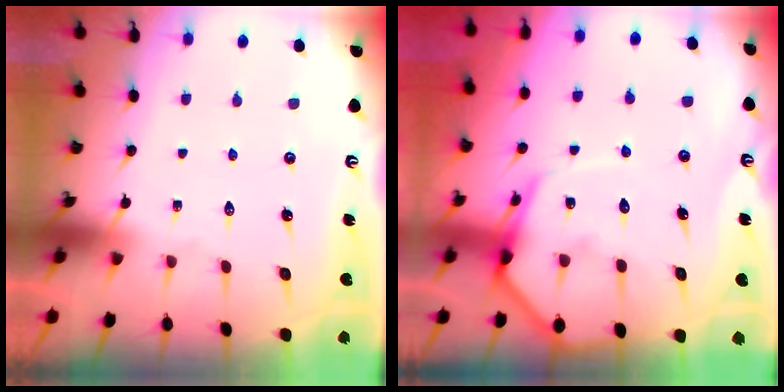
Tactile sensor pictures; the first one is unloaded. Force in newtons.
{"total": 9.0, "press": 8.9, "slide": 1.0}